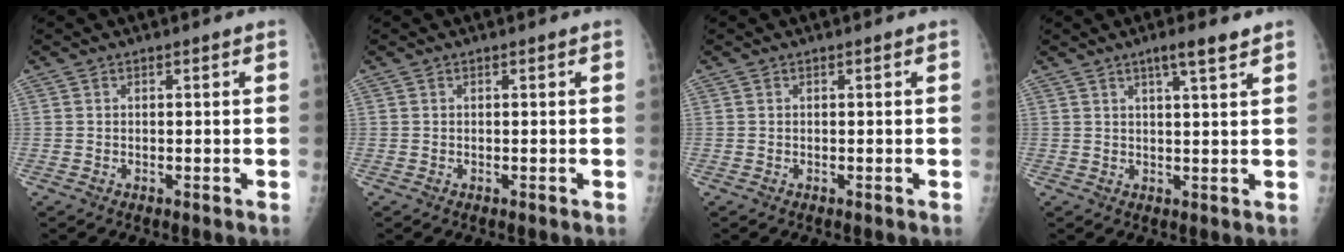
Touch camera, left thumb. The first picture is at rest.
{"total": 0.0}
{"total": 0.0}
{"total": 4.3, "force": [2.8, 0.3, 3.3], "torque": [-0.051, -0.015, 0.045]}